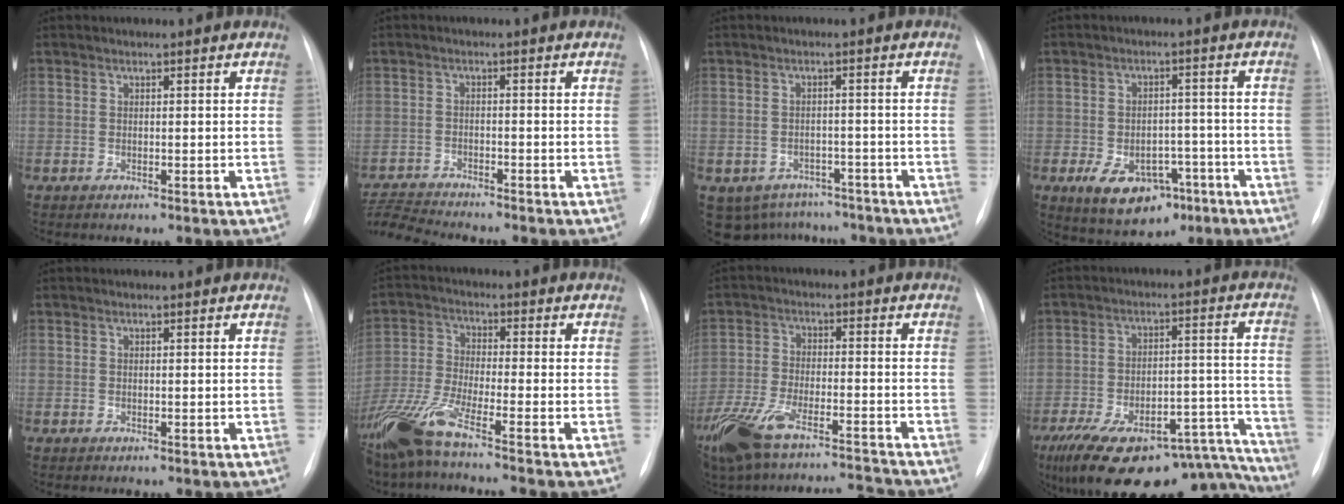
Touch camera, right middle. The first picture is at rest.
{"total": 5.9, "force": [-5.7, -1.3, 0.2], "torque": [-0.010, -0.009, -0.107]}
{"total": 8.6, "force": [-6.7, 5.2, 1.1], "torque": [-0.019, 0.015, -0.080]}
{"total": 9.7, "force": [-5.1, 6.1, 5.6], "torque": [-0.085, 0.009, -0.067]}
{"total": 0.0}
{"total": 10.9, "force": [-8.1, -0.6, 7.3], "torque": [-0.160, -0.034, -0.158]}
{"total": 13.5, "force": [-11.7, 1.4, 6.6], "torque": [-0.136, 0.006, -0.208]}
{"total": 26.5, "force": [-21.6, 8.2, 12.9], "torque": [-0.160, 0.027, -0.299]}